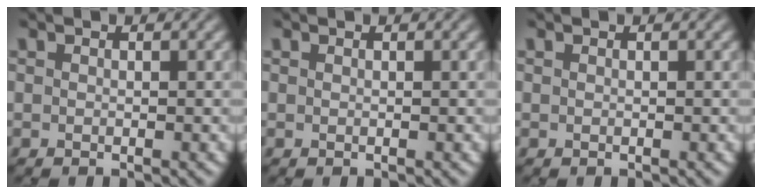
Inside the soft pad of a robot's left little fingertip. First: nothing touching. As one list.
[{"total": 0.0}, {"total": 0.0}]